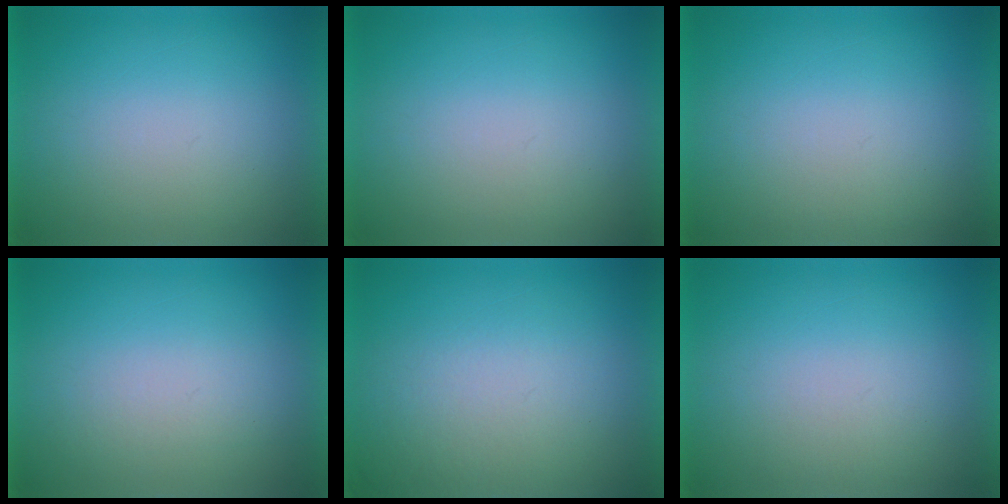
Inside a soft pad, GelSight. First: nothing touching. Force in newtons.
{"total": 1.0}
{"total": 1.9}
{"total": 1.4}
{"total": 4.2}
{"total": 1.0}